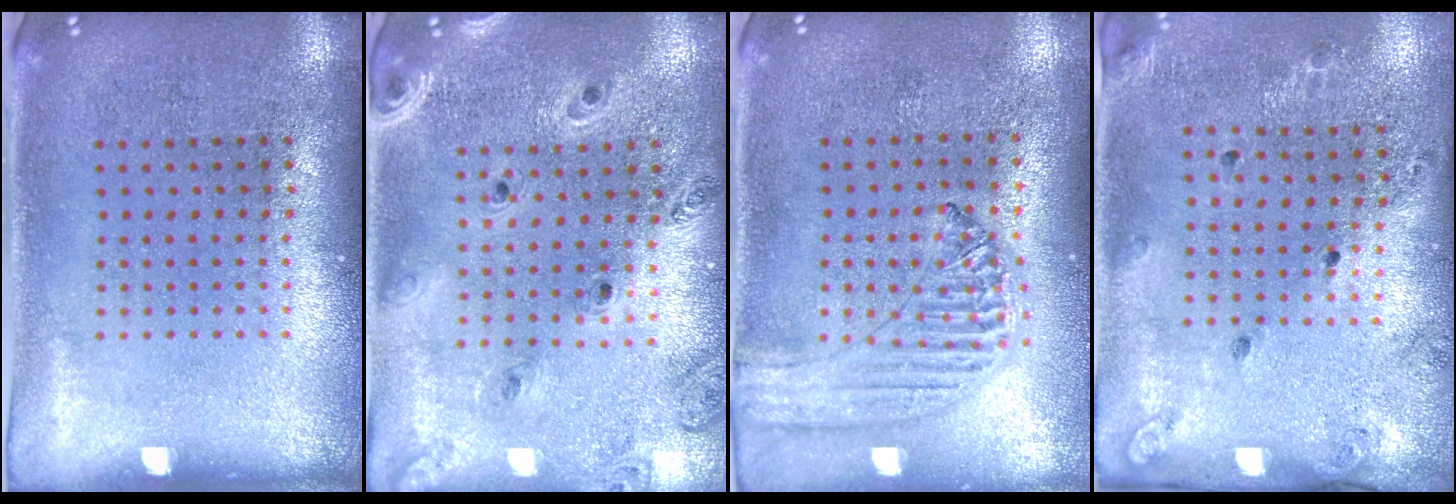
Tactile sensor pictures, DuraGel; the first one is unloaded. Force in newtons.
{"total": 1.2, "press": 1.2, "slide": 0.2}
{"total": 1.2, "press": 1.2, "slide": 0.2}
{"total": 1.6, "press": 1.3, "slide": 0.9}